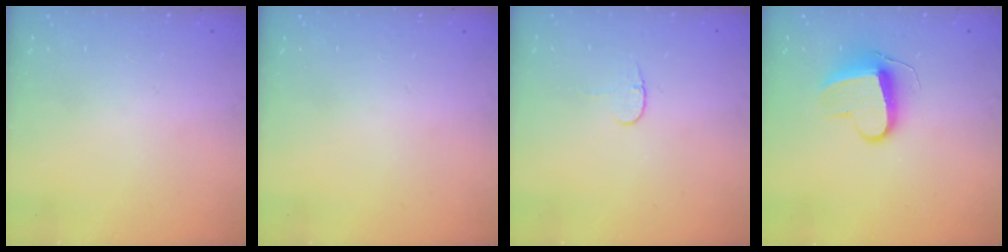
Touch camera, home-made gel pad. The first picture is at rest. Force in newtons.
{"total": 0.0}
{"total": 3.7, "press": 3.6, "slide": 0.4}
{"total": 9.9, "press": 9.9, "slide": 0.6}